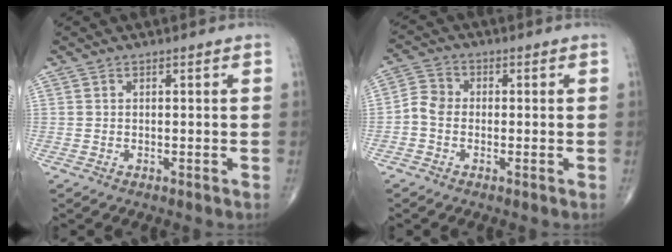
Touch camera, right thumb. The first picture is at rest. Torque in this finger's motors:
{"motor_torque": [-0.02, 0.08, 0.14, -0.04, 0.04]}